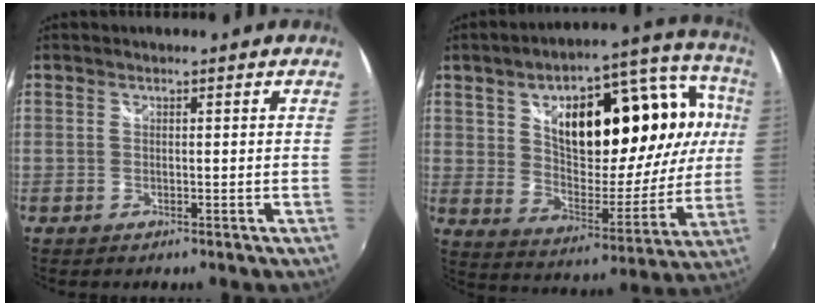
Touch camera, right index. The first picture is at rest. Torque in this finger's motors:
{"motor_torque": [1.87, 0.26, 0.55, 0.16]}